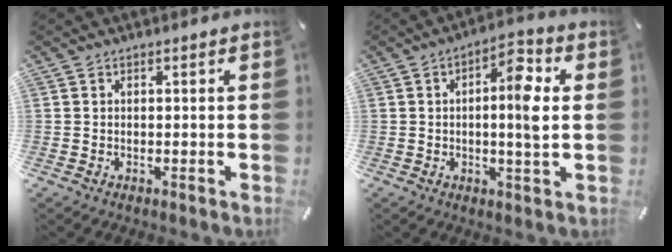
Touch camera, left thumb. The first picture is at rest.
{"total": 8.9, "force": [0.9, 2.3, 8.6], "torque": [-0.125, 0.000, 0.006]}